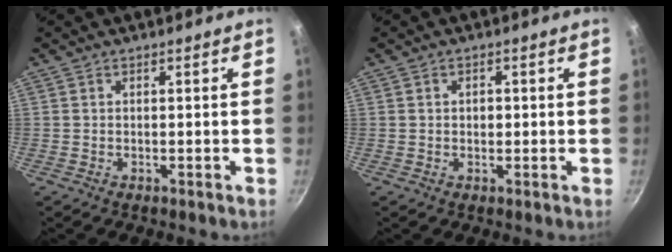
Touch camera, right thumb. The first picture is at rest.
{"total": 1.6, "force": [0.1, 1.2, 1.1], "torque": [-0.012, 0.004, 0.002]}